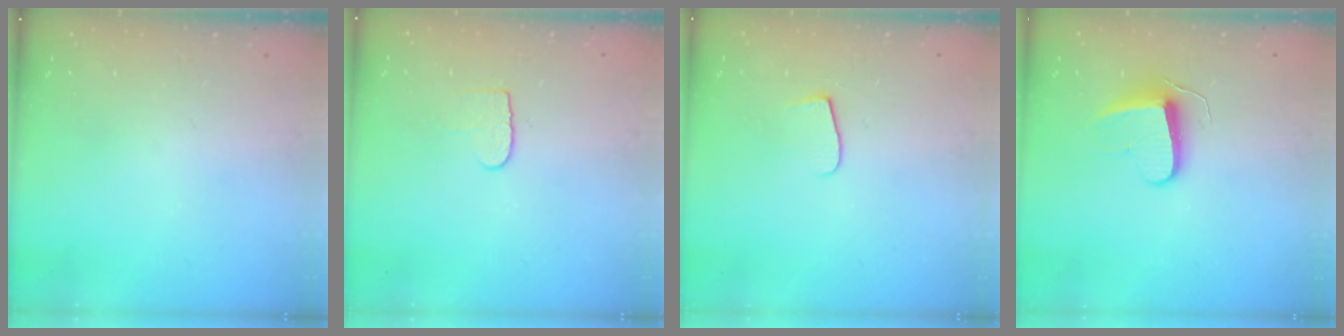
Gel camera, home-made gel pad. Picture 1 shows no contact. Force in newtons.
{"total": 5.7, "press": 5.6, "slide": 0.5}
{"total": 7.5, "press": 7.5, "slide": 0.6}
{"total": 9.3, "press": 9.3, "slide": 0.6}